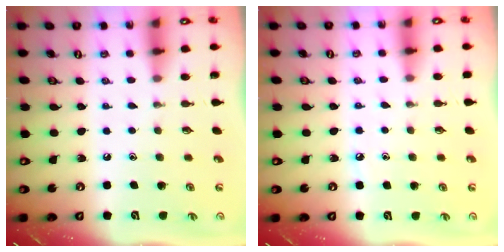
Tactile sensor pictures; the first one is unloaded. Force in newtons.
{"total": 4.3, "press": 4.2, "slide": 0.6}